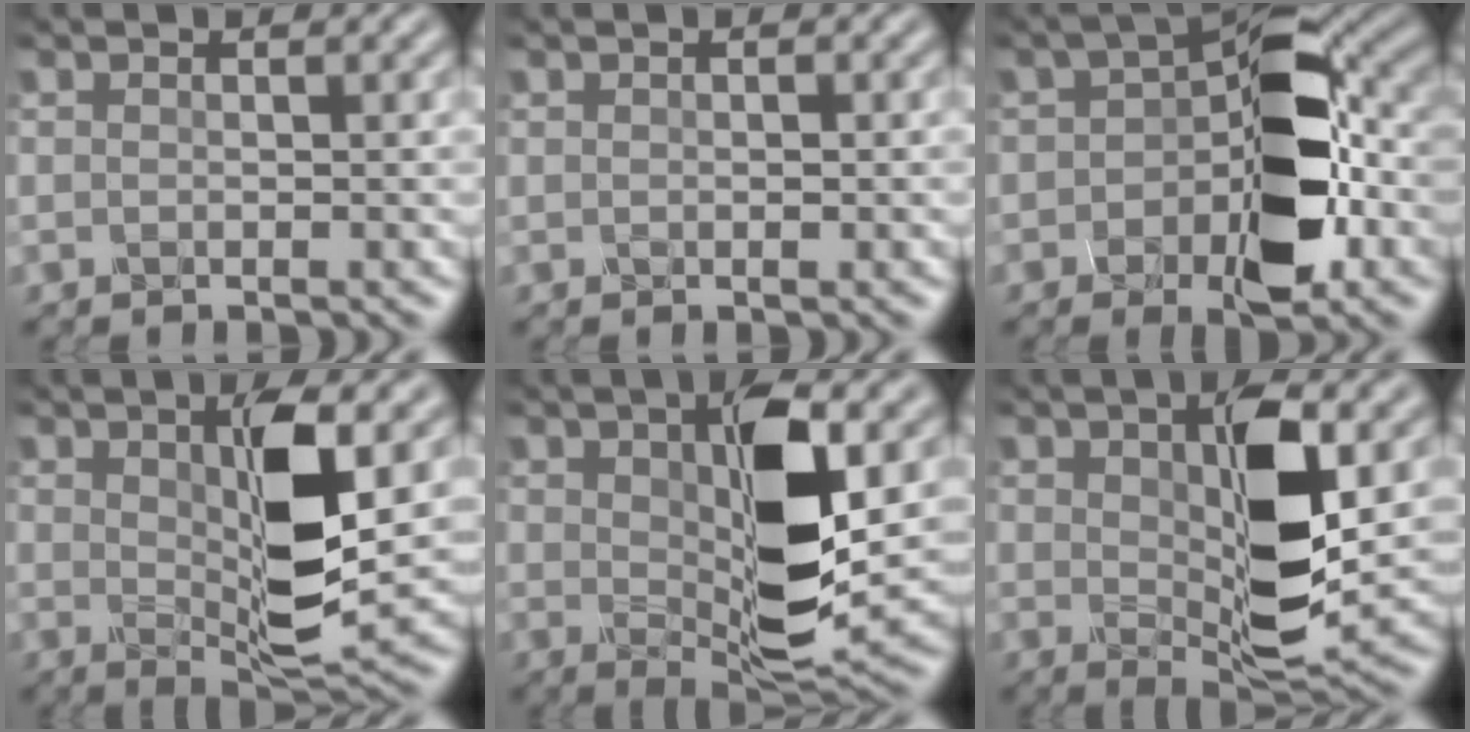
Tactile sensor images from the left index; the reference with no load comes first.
{"total": 0.8, "force": [0.0, 0.5, 0.6], "torque": [-0.009, -0.001, 0.001]}
{"total": 9.1, "force": [-1.8, 4.9, 7.5], "torque": [-0.106, 0.015, -0.040]}
{"total": 7.4, "force": [1.2, 2.0, 7.0], "torque": [-0.122, -0.012, 0.023]}
{"total": 9.6, "force": [1.6, 3.5, 8.7], "torque": [-0.148, -0.005, 0.028]}
{"total": 8.6, "force": [1.4, 3.3, 7.9], "torque": [-0.135, -0.008, 0.026]}